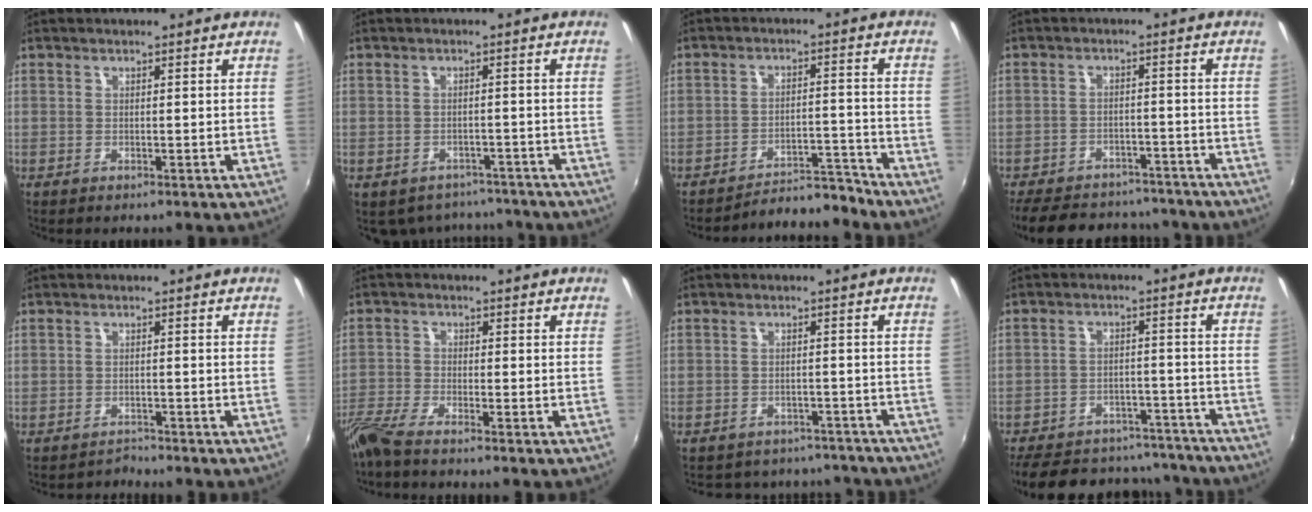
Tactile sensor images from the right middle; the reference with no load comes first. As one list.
[{"total": 8.1, "force": [-6.5, 4.3, 2.2], "torque": [-0.053, -0.003, -0.078]}, {"total": 7.3, "force": [-7.3, 0.1, 0.2], "torque": [-0.019, 0.019, -0.108]}, {"total": 18.5, "force": [-15.4, 7.8, 6.7], "torque": [-0.157, 0.024, -0.202]}, {"total": 1.5, "force": [-1.4, 0.2, -0.5], "torque": [0.007, 0.005, -0.022]}, {"total": 5.2, "force": [-4.5, -0.1, 2.7], "torque": [-0.071, -0.016, -0.096]}, {"total": 13.2, "force": [-11.5, 5.5, 3.5], "torque": [-0.079, 0.012, -0.135]}, {"total": 23.0, "force": [-19.4, 9.4, 7.9], "torque": [-0.177, 0.045, -0.239]}]